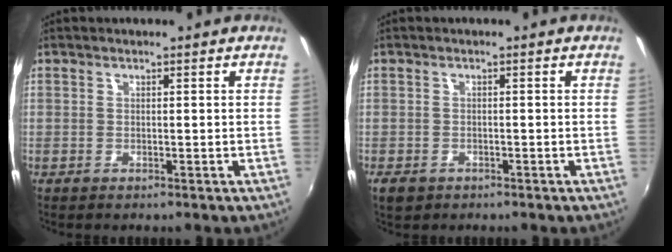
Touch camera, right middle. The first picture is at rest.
{"total": 2.7, "force": [-1.6, 1.8, 1.3], "torque": [-0.029, -0.006, -0.026]}